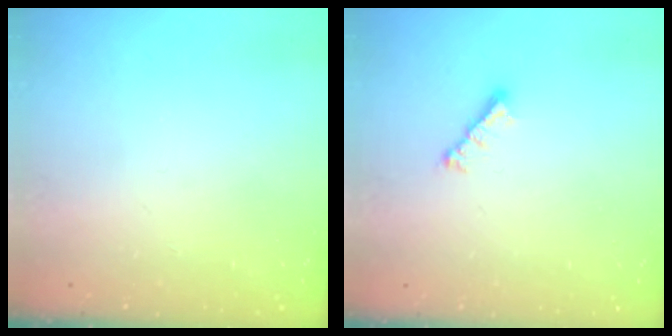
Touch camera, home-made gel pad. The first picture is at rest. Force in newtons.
{"total": 3.0, "press": 3.0, "slide": 0.6}